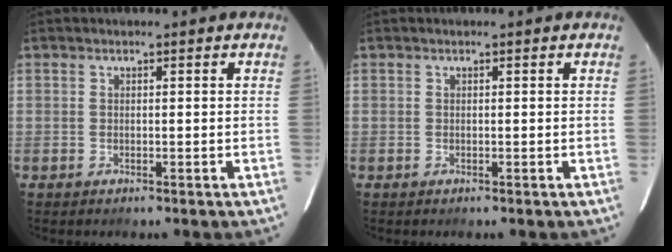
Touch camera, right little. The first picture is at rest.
{"total": 0.0}